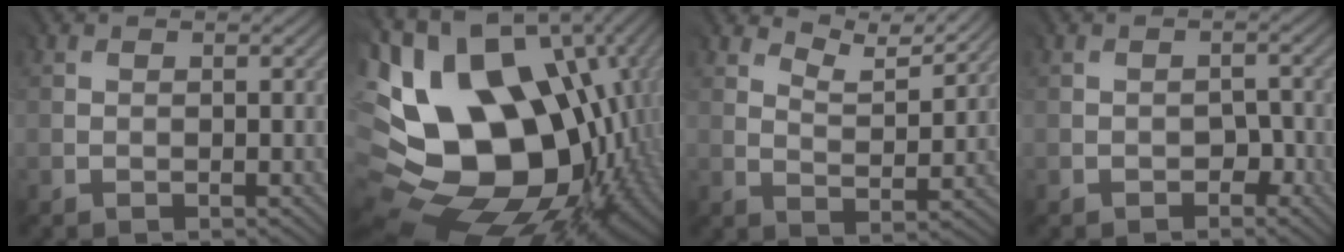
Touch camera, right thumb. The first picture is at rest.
{"total": 21.2, "force": [1.1, 15.4, 14.5], "torque": [-0.299, -0.026, 0.054]}
{"total": 5.9, "force": [5.3, 1.2, 2.2], "torque": [-0.047, 0.000, 0.100]}
{"total": 2.4, "force": [-1.7, 1.2, 1.2], "torque": [-0.009, 0.000, -0.028]}